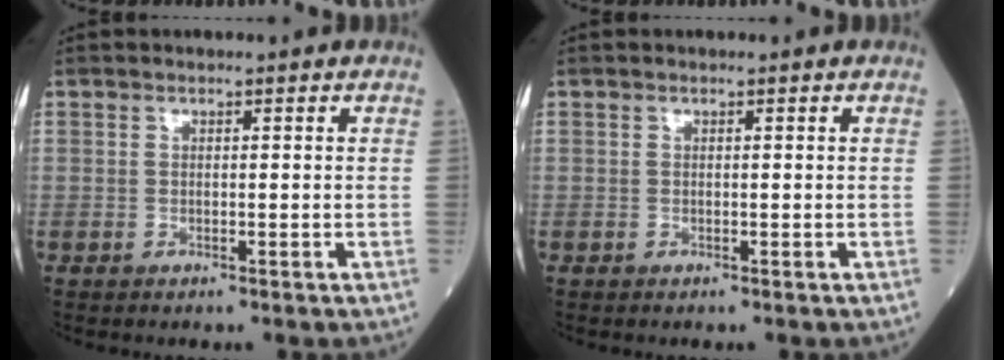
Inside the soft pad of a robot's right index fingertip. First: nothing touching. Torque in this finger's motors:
{"motor_torque": [0.00, 0.00, 0.00, 0.00]}